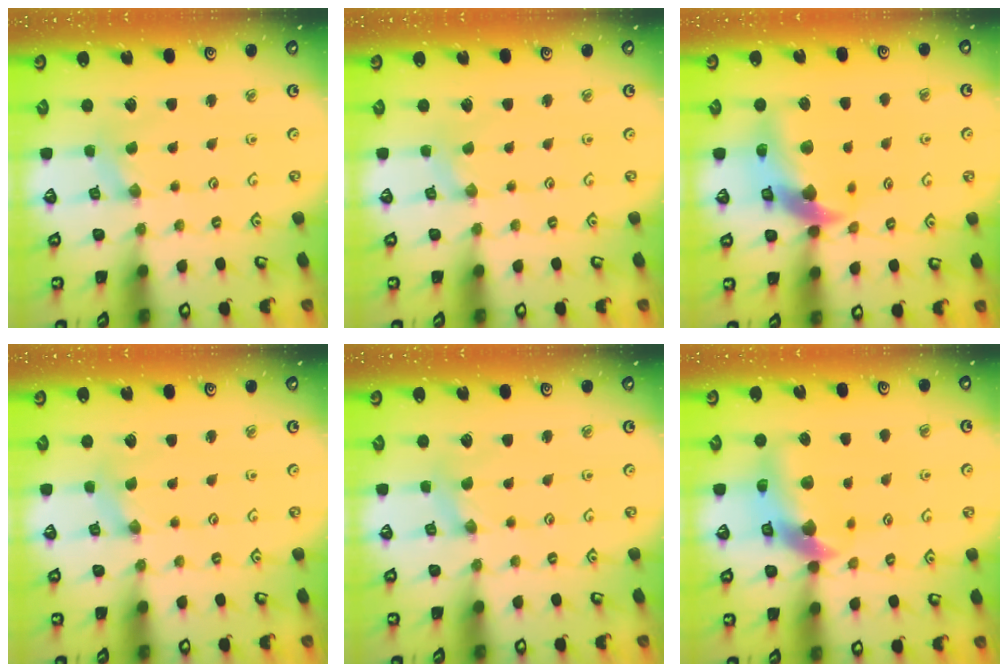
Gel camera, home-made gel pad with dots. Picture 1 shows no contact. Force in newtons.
{"total": 0.0}
{"total": 13.2, "press": 13.1, "slide": 1.5}
{"total": 0.0}
{"total": 0.8, "press": 0.8, "slide": 0.2}
{"total": 11.5, "press": 11.4, "slide": 1.7}